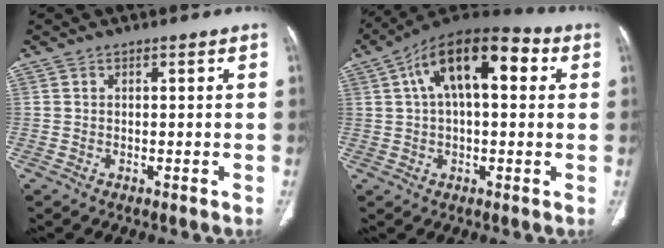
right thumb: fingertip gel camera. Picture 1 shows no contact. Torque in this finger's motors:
{"motor_torque": [0.83, 4.18, 1.51, -0.47, 0.16]}